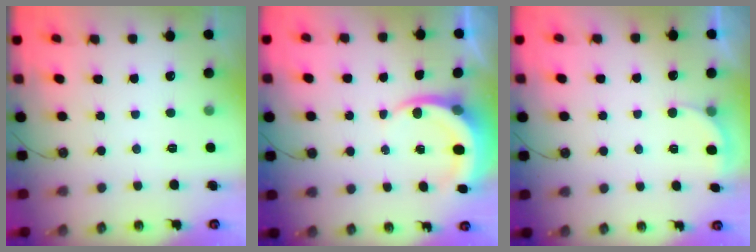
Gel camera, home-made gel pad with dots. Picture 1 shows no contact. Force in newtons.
{"total": 6.7, "press": 6.7, "slide": 0.7}
{"total": 2.1, "press": 2.0, "slide": 0.6}